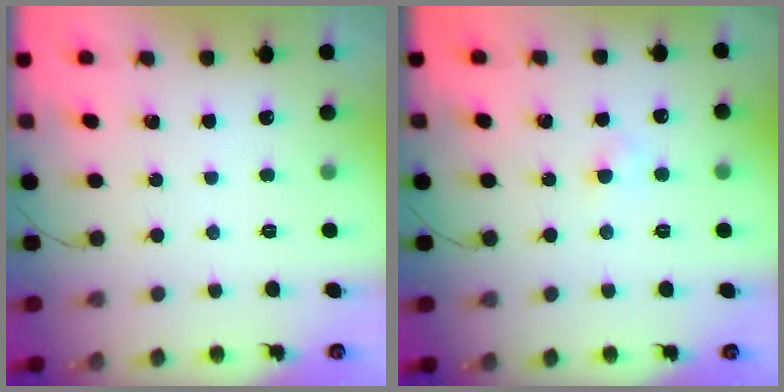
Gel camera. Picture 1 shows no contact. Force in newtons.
{"total": 2.8, "press": 2.6, "slide": 1.0}